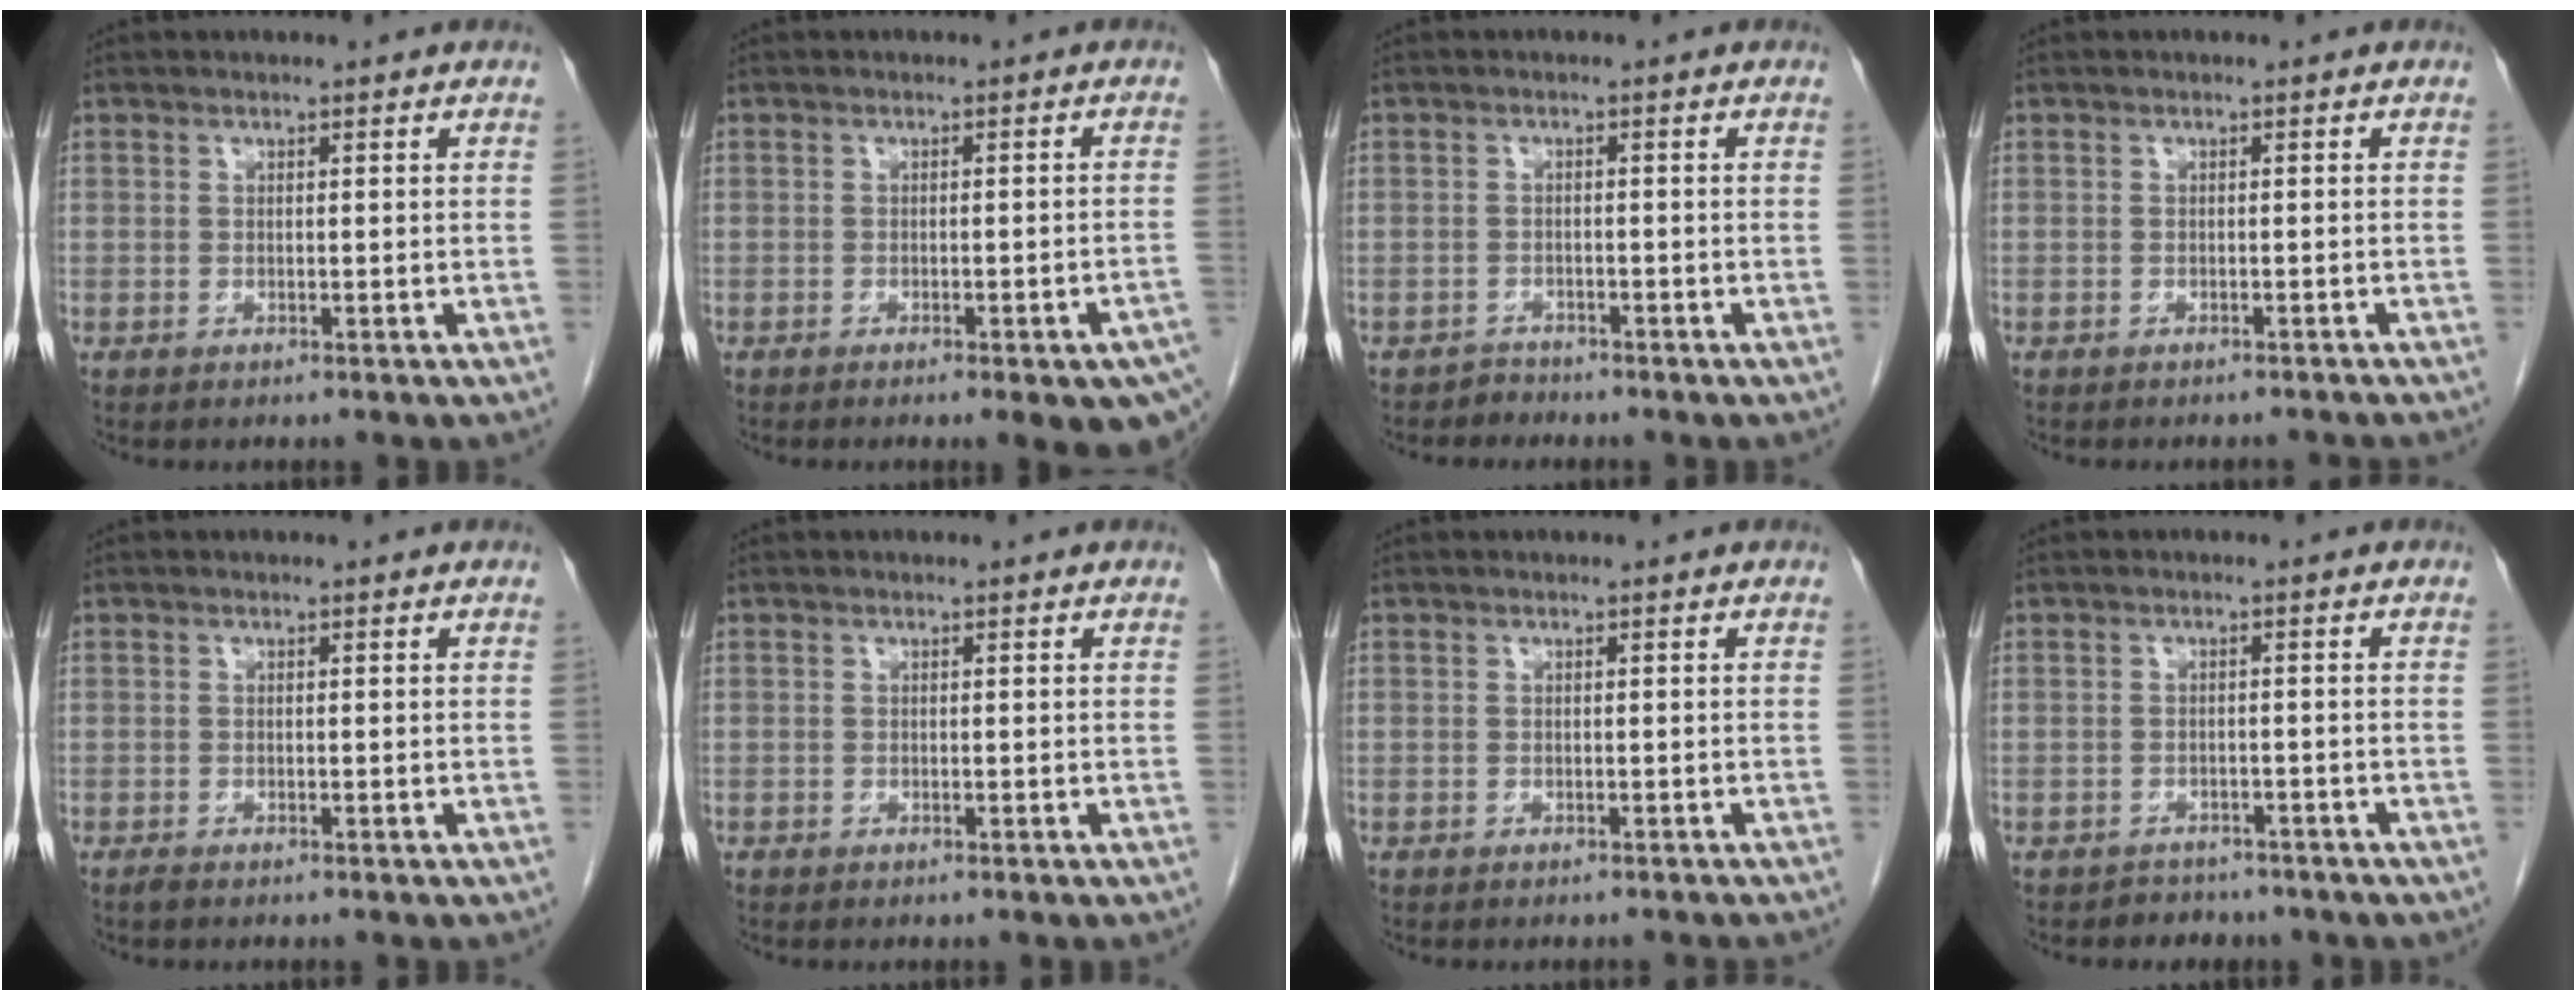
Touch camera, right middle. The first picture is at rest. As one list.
[{"total": 8.8, "force": [-5.9, 1.4, 6.4], "torque": [-0.050, 0.001, -0.069]}, {"total": 1.4, "force": [-1.2, 0.3, -0.6], "torque": [0.013, -0.002, -0.023]}, {"total": 3.7, "force": [-3.6, 0.7, 0.8], "torque": [-0.011, -0.008, -0.041]}, {"total": 0.5, "force": [-0.5, 0.1, 0.2], "torque": [-0.009, -0.002, -0.010]}, {"total": 0.0}, {"total": 1.9, "force": [-1.8, 0.3, 0.4], "torque": [-0.010, -0.003, -0.022]}, {"total": 4.2, "force": [-3.5, 2.3, 0.1], "torque": [-0.006, 0.011, -0.040]}]